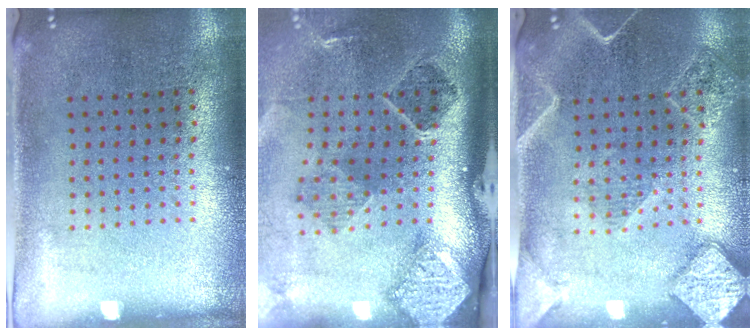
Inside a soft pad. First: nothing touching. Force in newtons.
{"total": 2.9, "press": 1.8, "slide": 2.2}
{"total": 2.4, "press": 2.2, "slide": 0.9}